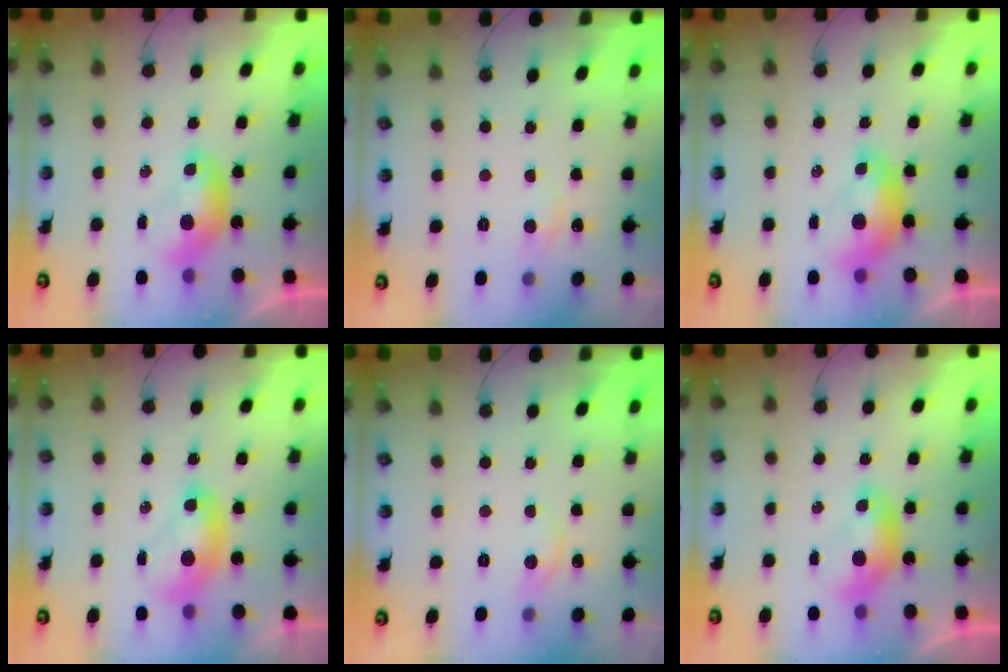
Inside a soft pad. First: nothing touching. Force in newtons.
{"total": 1.0, "press": 0.8, "slide": 0.7}
{"total": 1.6, "press": 1.5, "slide": 0.3}
{"total": 2.3, "press": 2.3, "slide": 0.2}
{"total": 0.8, "press": 0.5, "slide": 0.6}
{"total": 0.0}